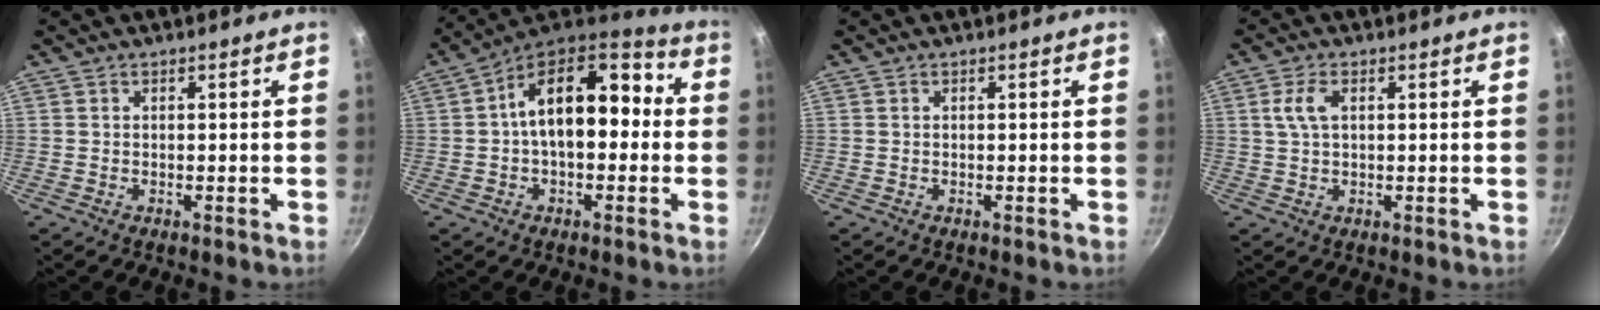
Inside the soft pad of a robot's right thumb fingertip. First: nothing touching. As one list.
[{"total": 17.7, "force": [1.1, 10.0, 14.6], "torque": [-0.199, 0.050, 0.007]}, {"total": 0.0}, {"total": 4.0, "force": [1.1, 2.1, 3.3], "torque": [-0.078, 0.008, 0.022]}]